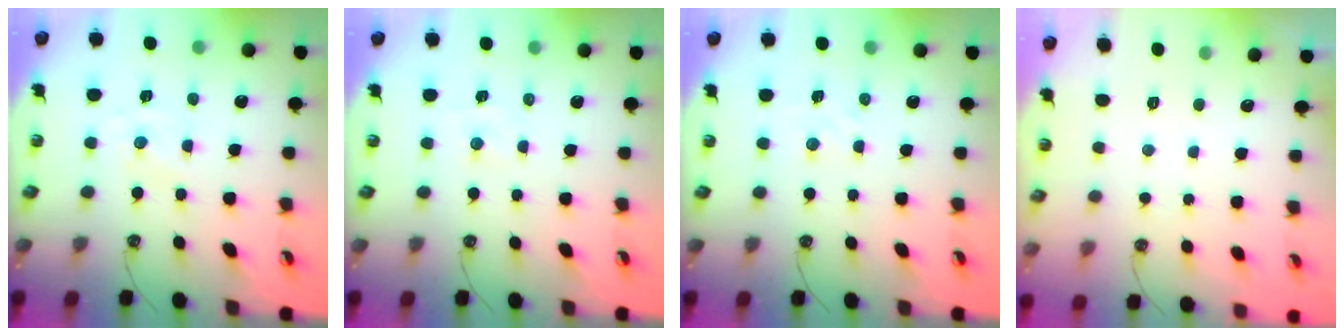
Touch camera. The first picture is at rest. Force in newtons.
{"total": 2.4, "press": 2.4, "slide": 0.5}
{"total": 1.5, "press": 1.4, "slide": 0.3}
{"total": 0.0}